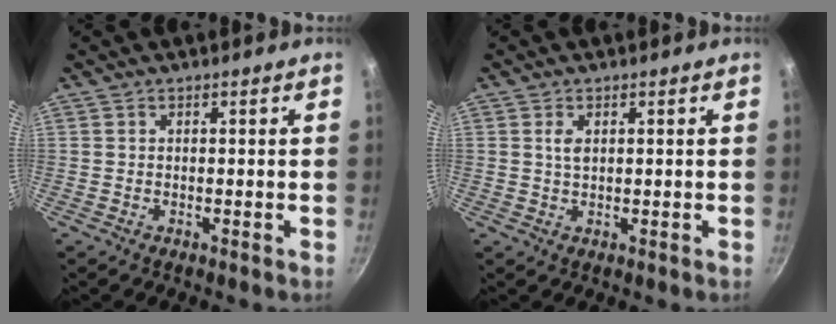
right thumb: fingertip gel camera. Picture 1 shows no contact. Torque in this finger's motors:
{"motor_torque": [0.60, 0.50, 0.17, 0.54, 0.05]}